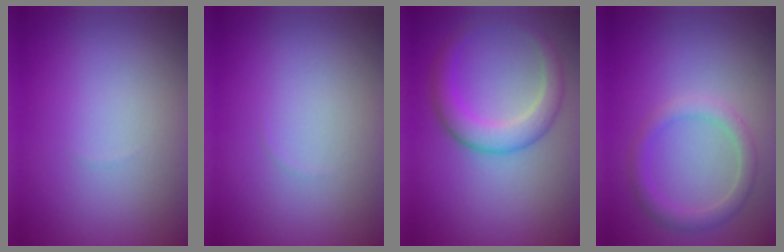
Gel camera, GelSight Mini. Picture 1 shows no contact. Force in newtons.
{"total": 0.0}
{"total": 3.5, "press": 3.5, "slide": 0.2}
{"total": 2.1, "press": 2.1, "slide": 0.1}